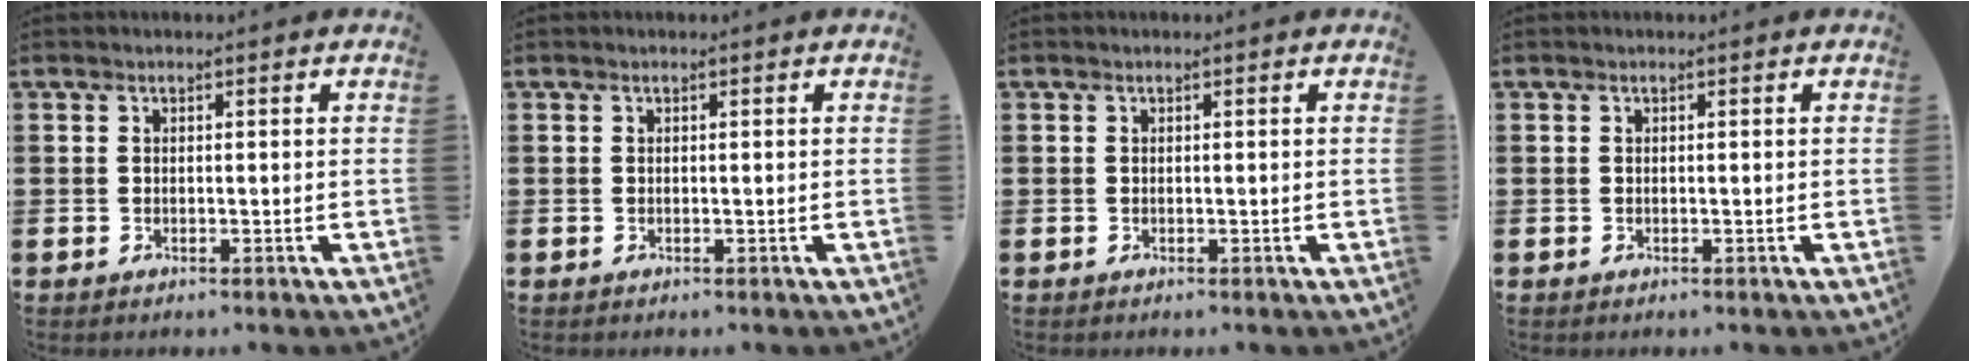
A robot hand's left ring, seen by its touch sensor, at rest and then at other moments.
{"total": 0.0}
{"total": 0.0}
{"total": 0.0}